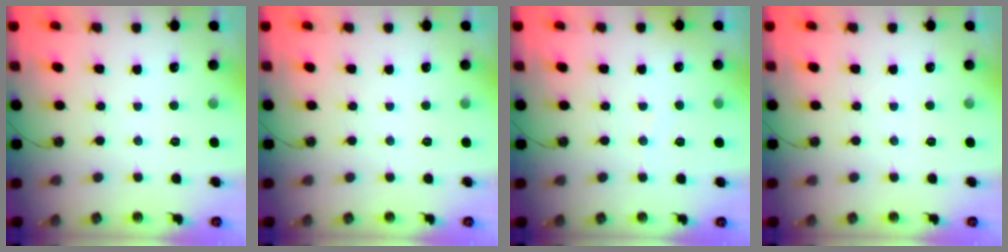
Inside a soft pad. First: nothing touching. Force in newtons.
{"total": 0.0}
{"total": 4.0, "press": 3.6, "slide": 1.7}
{"total": 0.0}